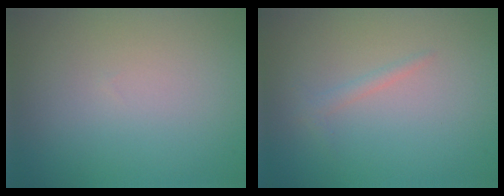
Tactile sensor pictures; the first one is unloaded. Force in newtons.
{"total": 1.0, "press": 1.0, "slide": 0.1}